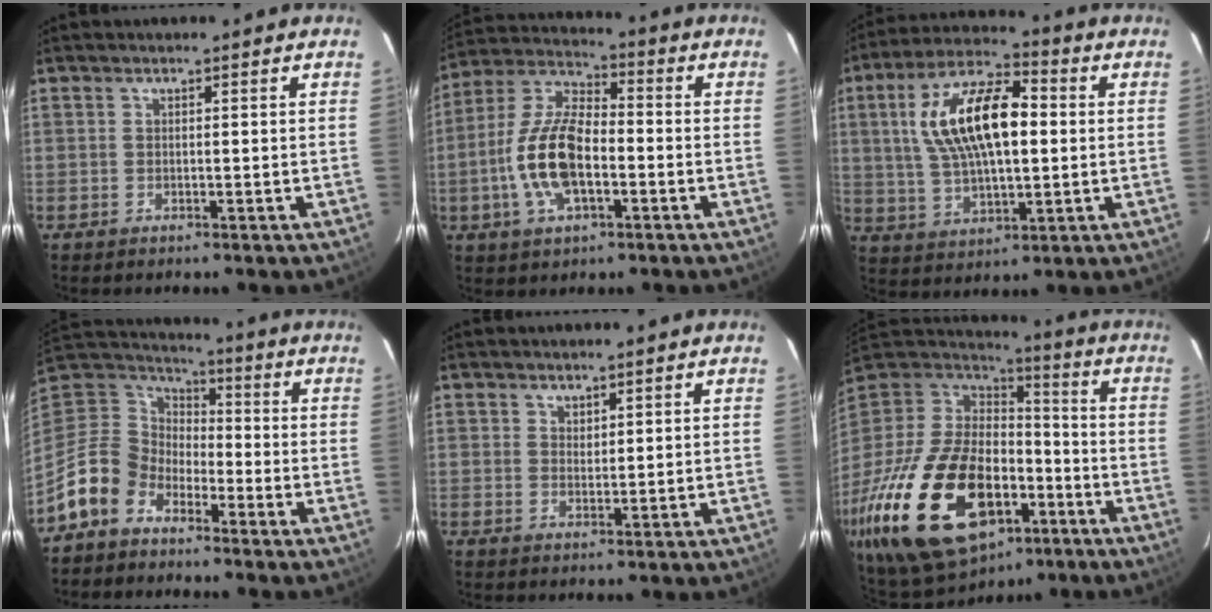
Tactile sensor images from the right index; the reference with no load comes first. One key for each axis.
{"total": 13.8, "fx": -3.6, "fy": 6.3, "fz": 11.8, "tx": -0.251, "ty": 0.006, "tz": -0.070}
{"total": 17.0, "fx": 2.6, "fy": 7.5, "fz": 15.0, "tx": -0.285, "ty": 0.021, "tz": 0.049}
{"total": 11.4, "fx": -7.7, "fy": 7.5, "fz": 3.8, "tx": -0.100, "ty": 0.026, "tz": -0.160}
{"total": 1.8, "fx": 1.4, "fy": 1.0, "fz": 0.2, "tx": 0.000, "ty": 0.002, "tz": 0.025}
{"total": 34.1, "fx": -15.2, "fy": 19.9, "fz": 23.2, "tx": -0.493, "ty": -0.024, "tz": -0.234}